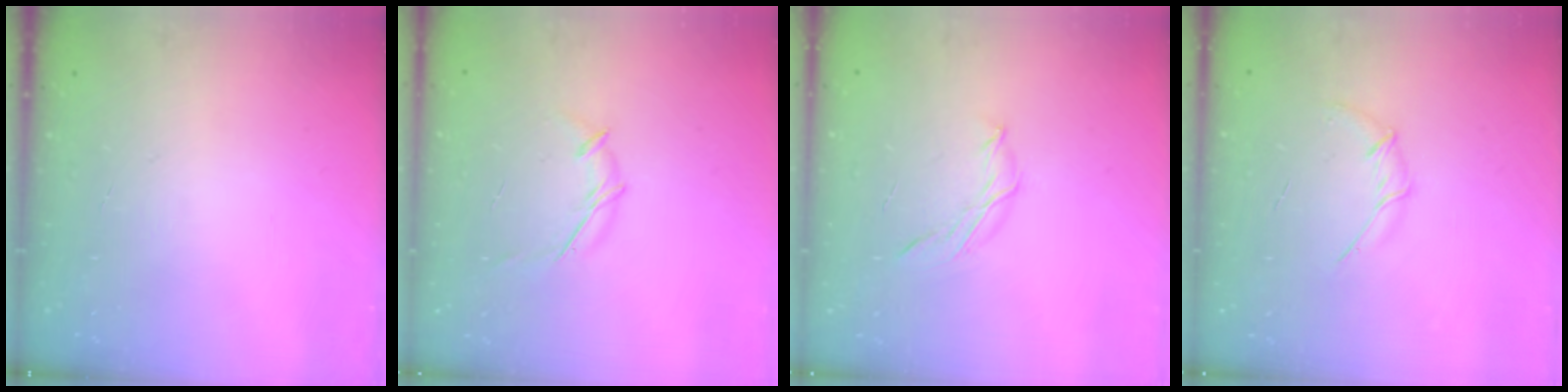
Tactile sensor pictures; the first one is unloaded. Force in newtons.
{"total": 5.3, "press": 5.2, "slide": 0.9}
{"total": 6.1, "press": 5.9, "slide": 1.5}
{"total": 4.0, "press": 3.8, "slide": 1.1}